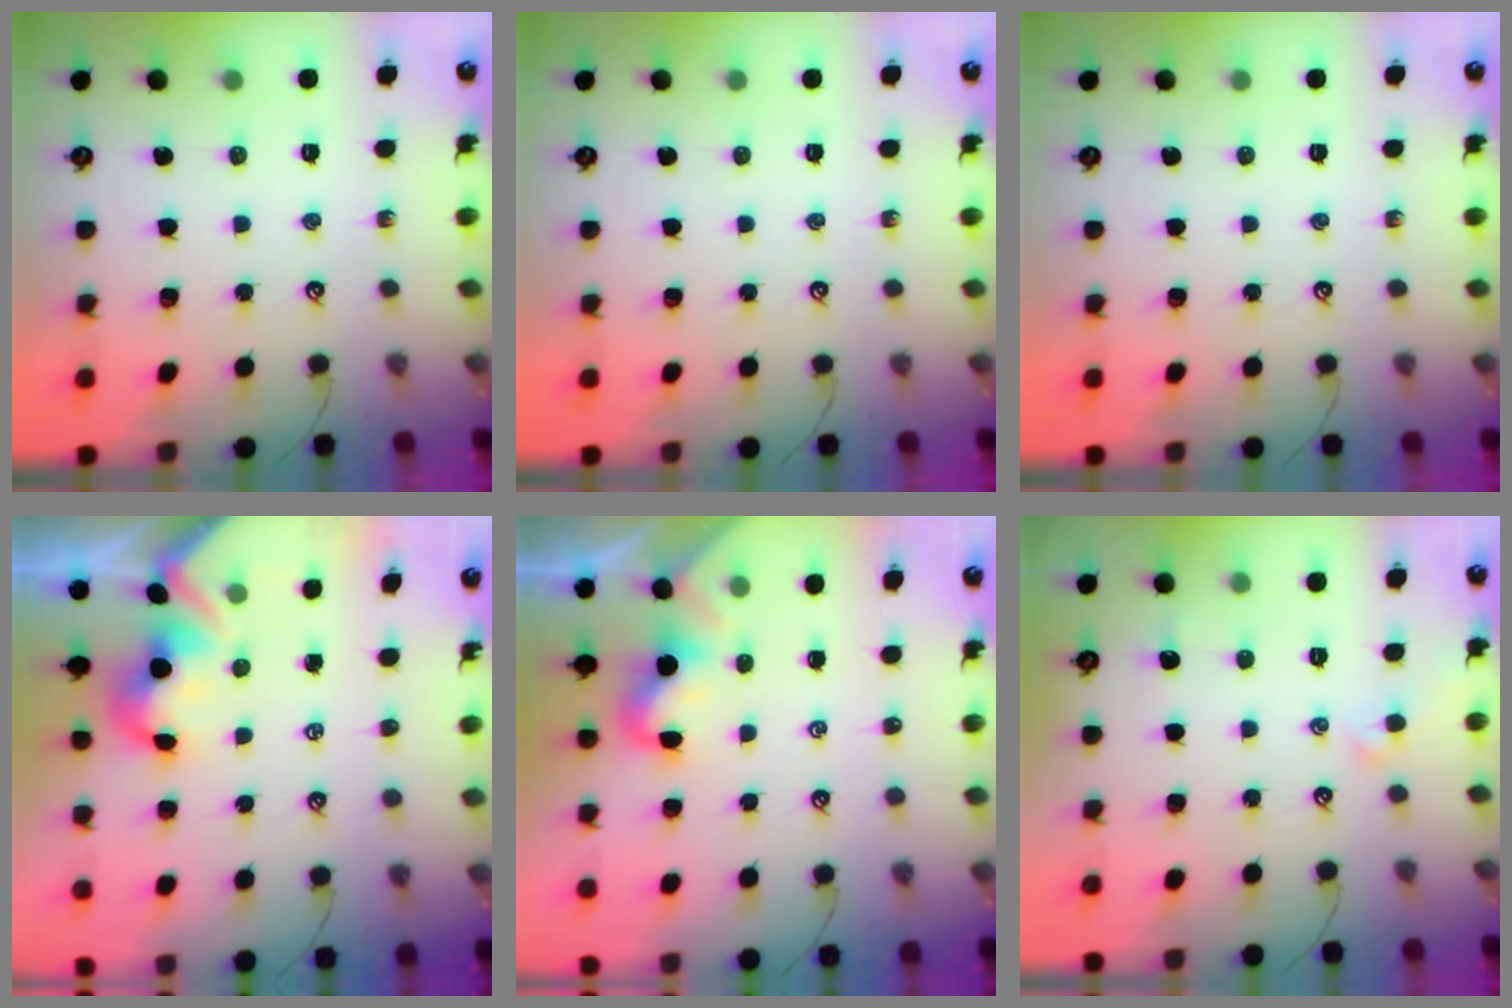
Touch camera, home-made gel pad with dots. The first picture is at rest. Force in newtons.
{"total": 0.0}
{"total": 0.0}
{"total": 2.6, "press": 2.6, "slide": 0.5}
{"total": 0.5, "press": 0.4, "slide": 0.4}
{"total": 0.8, "press": 0.7, "slide": 0.5}